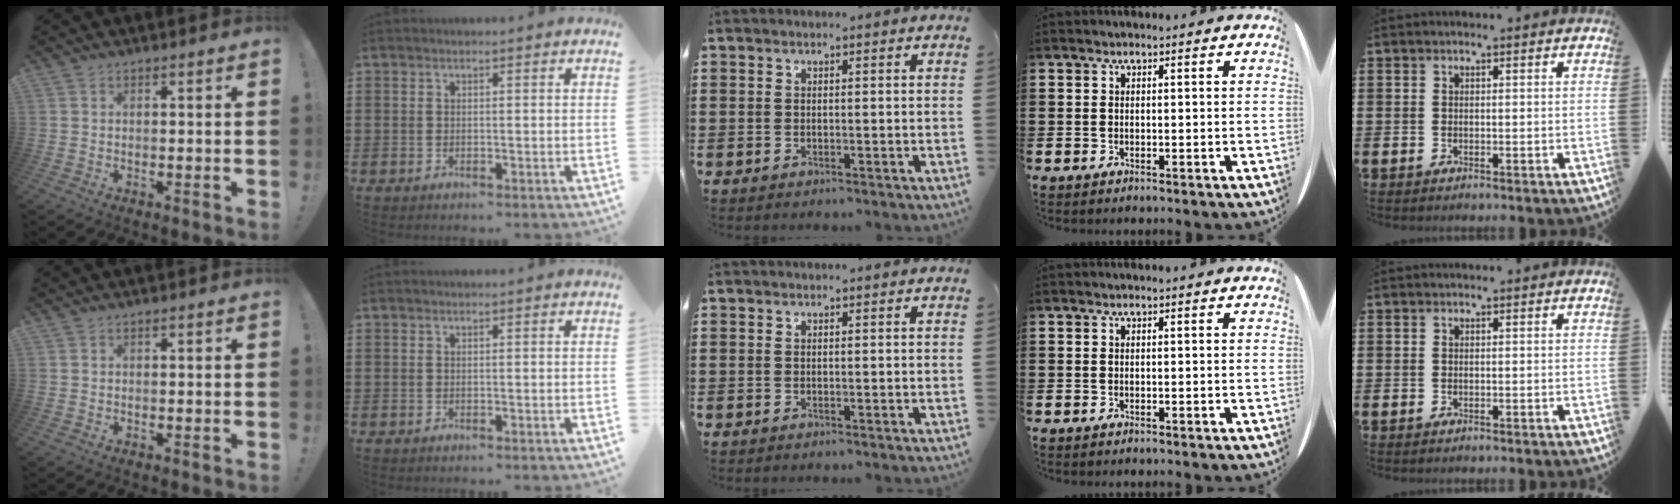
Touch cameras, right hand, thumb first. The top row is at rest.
{}